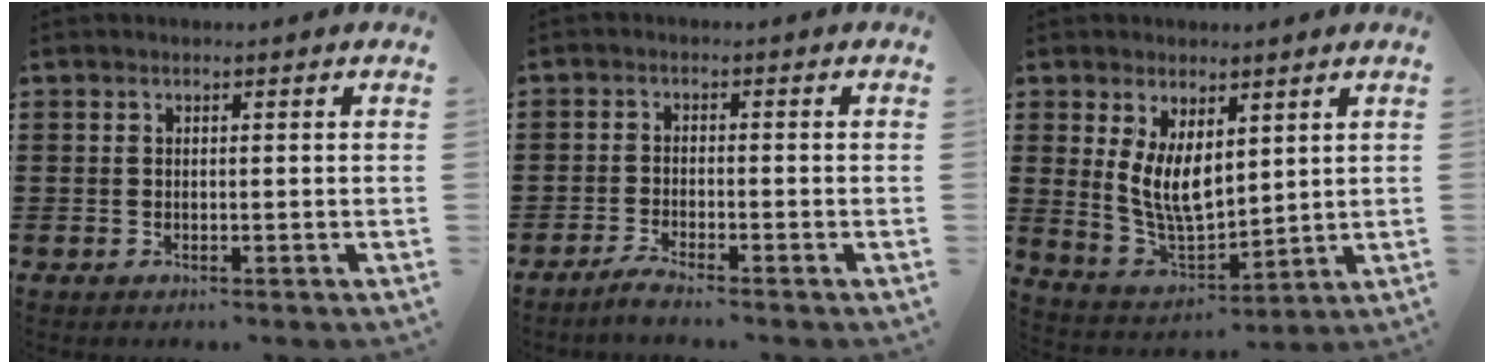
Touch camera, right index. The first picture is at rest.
{"total": 2.2, "force": [-2.0, -0.3, 0.8], "torque": [-0.015, 0.003, -0.039]}
{"total": 7.1, "force": [2.5, 3.8, 5.5], "torque": [-0.126, -0.011, 0.047]}